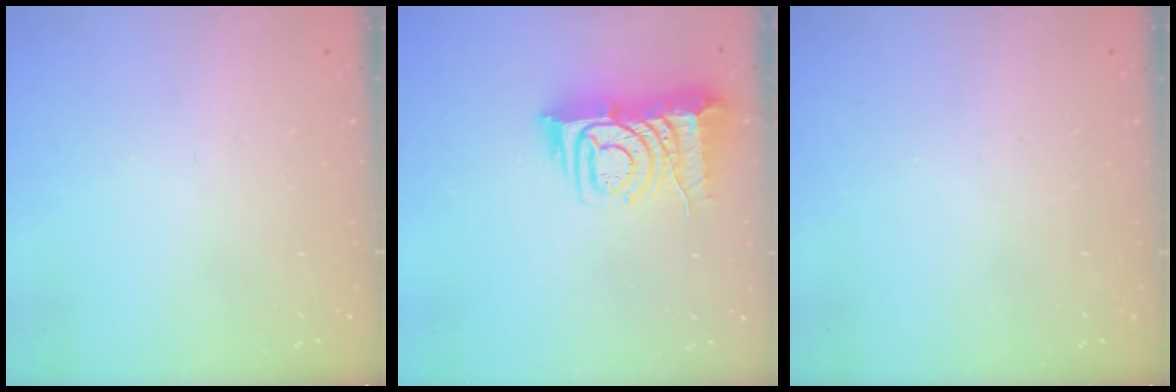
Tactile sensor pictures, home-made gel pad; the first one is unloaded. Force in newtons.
{"total": 9.5, "press": 9.4, "slide": 1.2}
{"total": 0.0}